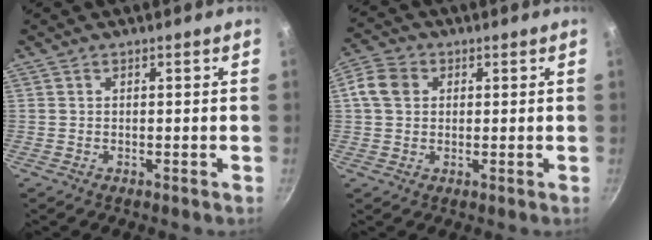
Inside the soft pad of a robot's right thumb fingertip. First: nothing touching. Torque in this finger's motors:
{"motor_torque": [0.21, 1.37, 0.25, 0.08, 0.24]}